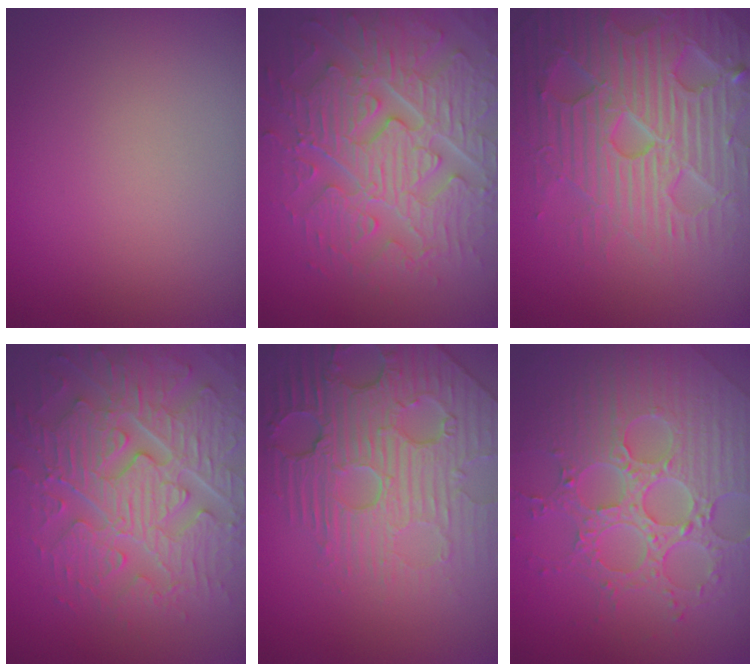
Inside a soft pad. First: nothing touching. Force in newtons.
{"total": 9.1, "press": 6.6, "slide": 6.2}
{"total": 7.4, "press": 7.3, "slide": 1.6}
{"total": 8.8, "press": 6.5, "slide": 6.0}
{"total": 8.6, "press": 6.0, "slide": 6.1}
{"total": 8.5, "press": 6.2, "slide": 5.8}